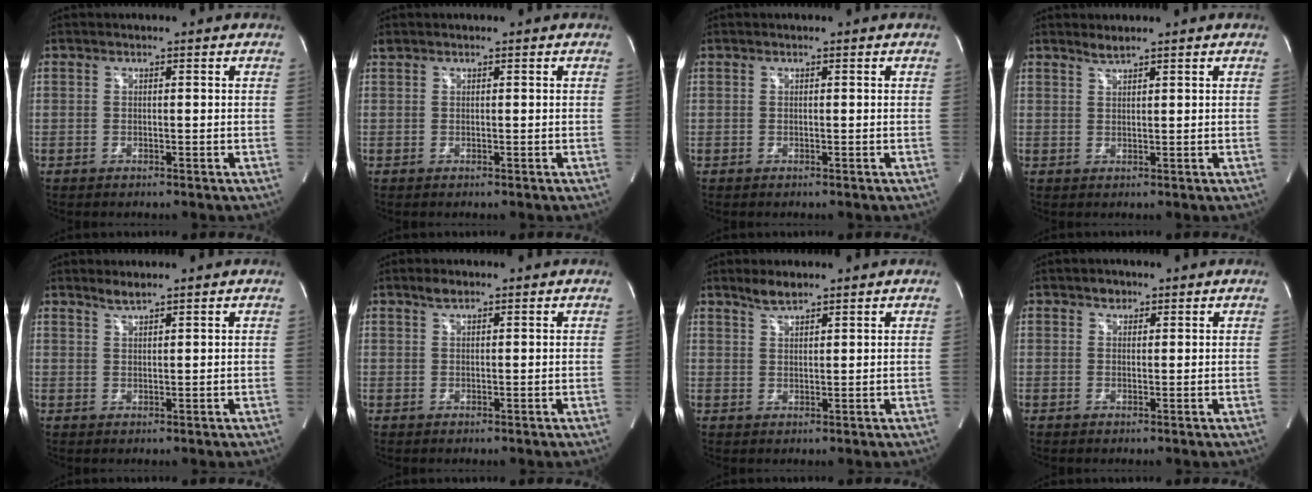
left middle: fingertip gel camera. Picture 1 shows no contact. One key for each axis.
{"total": 0.5, "fx": 0.5, "fy": 0.0, "fz": 0.0, "tx": -0.013, "ty": 0.011, "tz": 0.015}
{"total": 0.0}
{"total": 1.3, "fx": 1.3, "fy": -0.3, "fz": 0.3, "tx": -0.008, "ty": -0.002, "tz": 0.028}
{"total": 1.7, "fx": 1.6, "fy": -0.2, "fz": 0.5, "tx": -0.013, "ty": -0.001, "tz": 0.034}
{"total": 1.5, "fx": 1.2, "fy": 0.5, "fz": 0.8, "tx": -0.019, "ty": 0.002, "tz": 0.024}
{"total": 2.8, "fx": 2.5, "fy": 0.5, "fz": 1.1, "tx": -0.028, "ty": 0.002, "tz": 0.049}
{"total": 1.3, "fx": 0.9, "fy": 0.9, "fz": 0.3, "tx": -0.004, "ty": -0.003, "tz": 0.013}